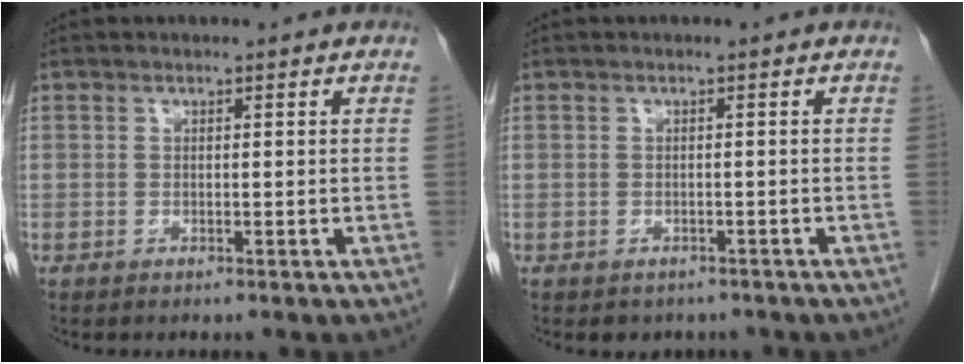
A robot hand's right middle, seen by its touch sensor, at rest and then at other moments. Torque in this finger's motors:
{"motor_torque": [0.02, -0.01, 0.00, 0.00]}